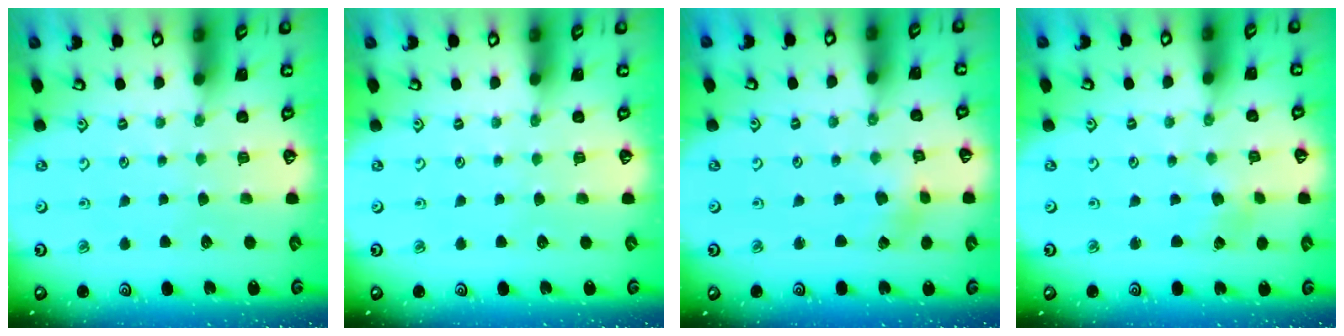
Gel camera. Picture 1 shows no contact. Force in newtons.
{"total": 0.0}
{"total": 1.8, "press": 1.7, "slide": 0.3}
{"total": 2.6, "press": 2.6, "slide": 0.4}